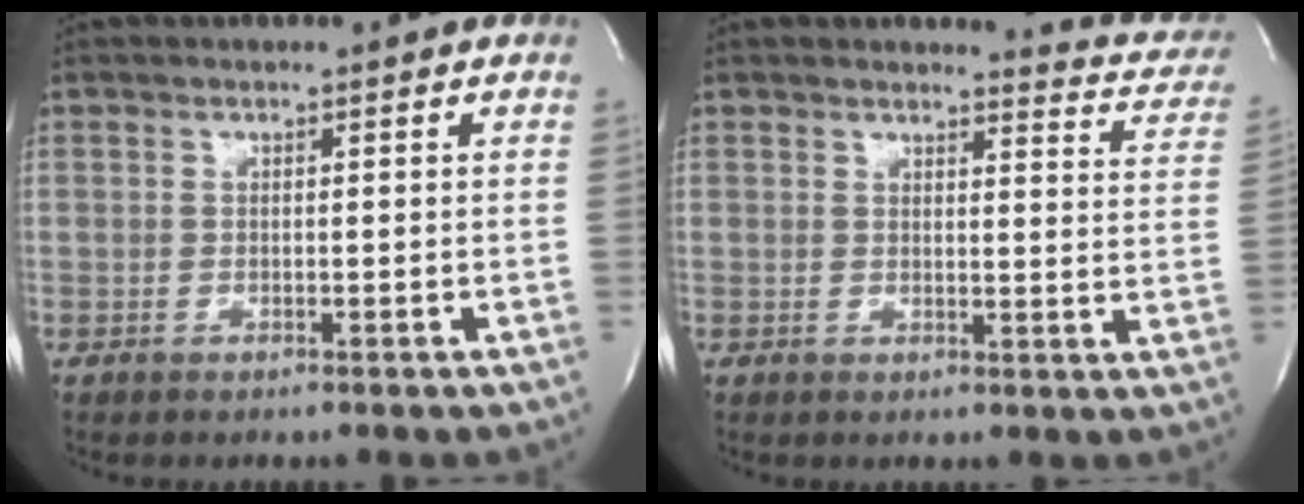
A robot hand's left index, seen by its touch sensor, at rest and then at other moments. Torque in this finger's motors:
{"motor_torque": [0.84, -1.22, 0.15, 0.02]}